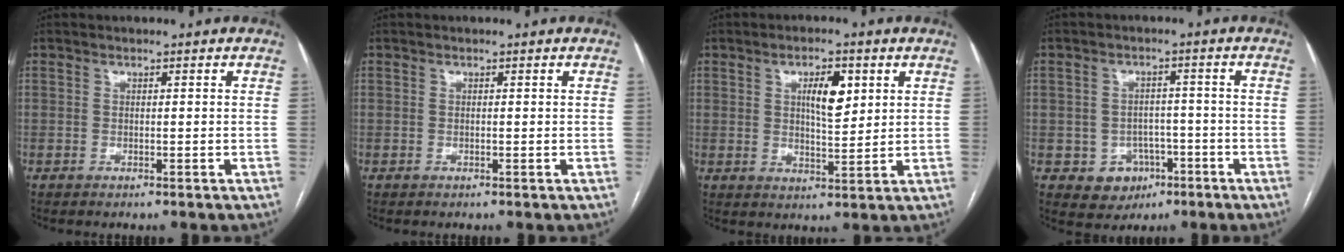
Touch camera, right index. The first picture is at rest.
{"total": 0.0}
{"total": 5.9, "force": [2.1, 1.9, 5.2], "torque": [-0.088, 0.003, 0.038]}
{"total": 5.5, "force": [-2.3, 4.9, 1.3], "torque": [-0.014, 0.009, -0.021]}